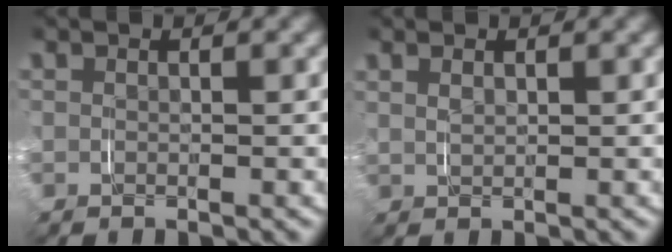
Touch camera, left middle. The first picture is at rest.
{"total": 1.1, "force": [0.6, 0.6, 0.7], "torque": [-0.018, -0.003, 0.016]}